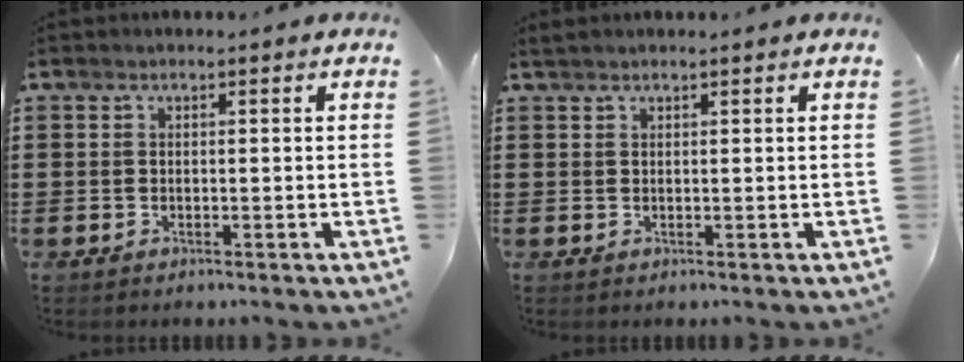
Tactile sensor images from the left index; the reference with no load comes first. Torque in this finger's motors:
{"motor_torque": [-0.05, -0.17, 0.05, 0.00]}